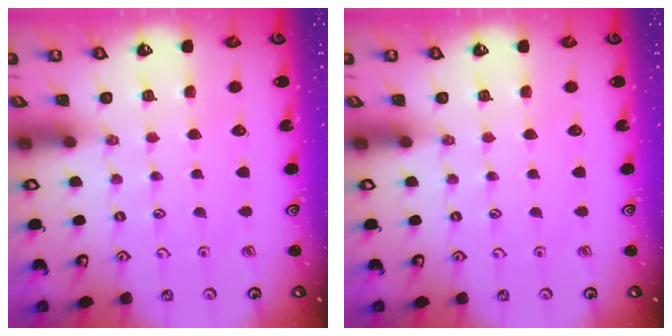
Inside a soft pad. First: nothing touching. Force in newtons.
{"total": 0.0}